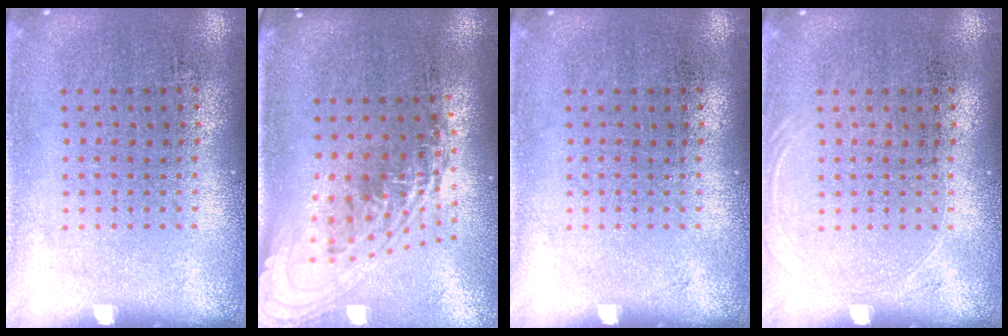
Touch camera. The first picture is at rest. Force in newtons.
{"total": 2.3, "press": 1.7, "slide": 1.5}
{"total": 0.0}
{"total": 0.7, "press": 0.7, "slide": 0.3}